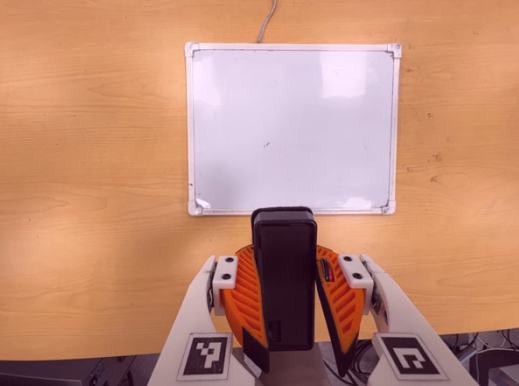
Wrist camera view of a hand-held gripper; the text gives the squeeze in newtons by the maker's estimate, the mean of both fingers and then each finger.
{"total": 12.6, "left": 10.5, "right": 14.7}